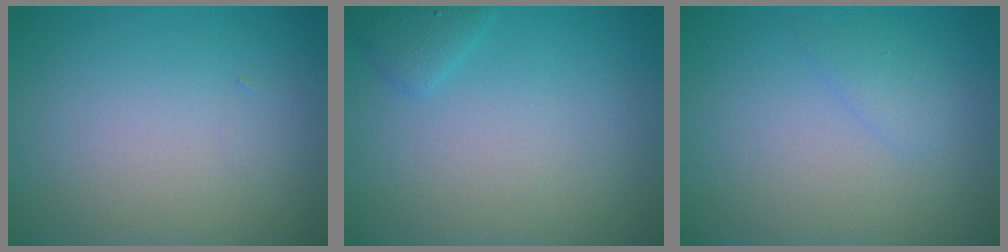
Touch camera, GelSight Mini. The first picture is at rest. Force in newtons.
{"total": 1.3, "press": 1.3, "slide": 0.2}
{"total": 1.1, "press": 1.1, "slide": 0.0}